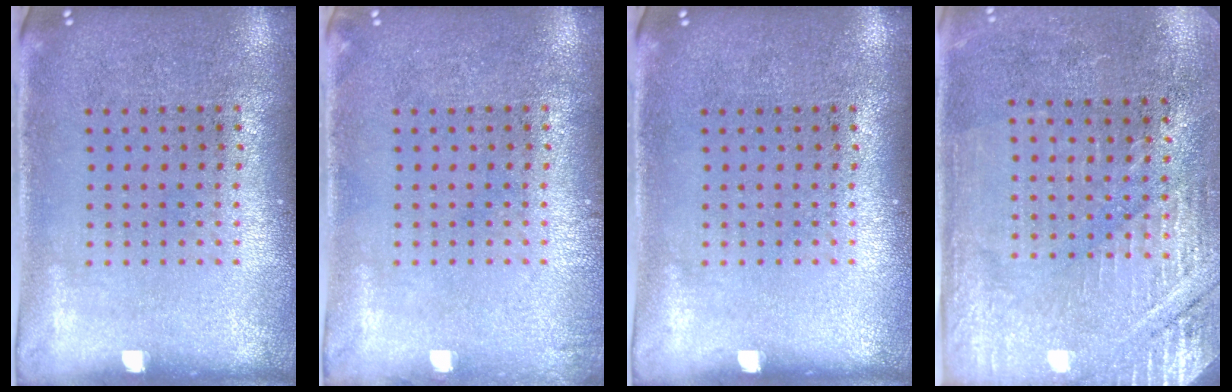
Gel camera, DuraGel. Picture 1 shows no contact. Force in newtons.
{"total": 0.6, "press": 0.6, "slide": 0.1}
{"total": 0.0}
{"total": 2.8, "press": 2.8, "slide": 0.5}